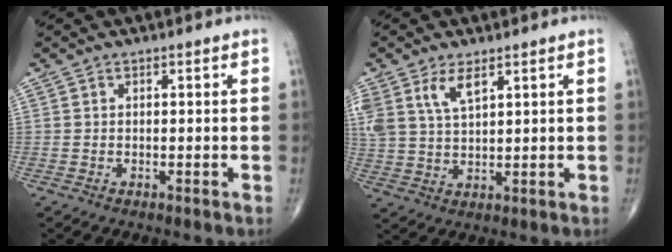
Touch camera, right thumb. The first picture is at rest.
{"total": 7.0, "force": [3.9, 3.1, 5.0], "torque": [-0.103, -0.011, 0.084]}